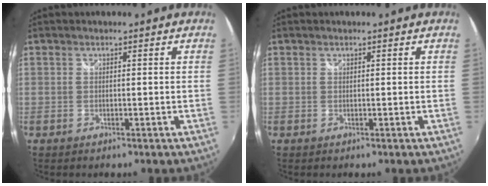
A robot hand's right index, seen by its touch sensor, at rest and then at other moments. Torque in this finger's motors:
{"motor_torque": [0.00, 0.00, 0.05, 0.01]}